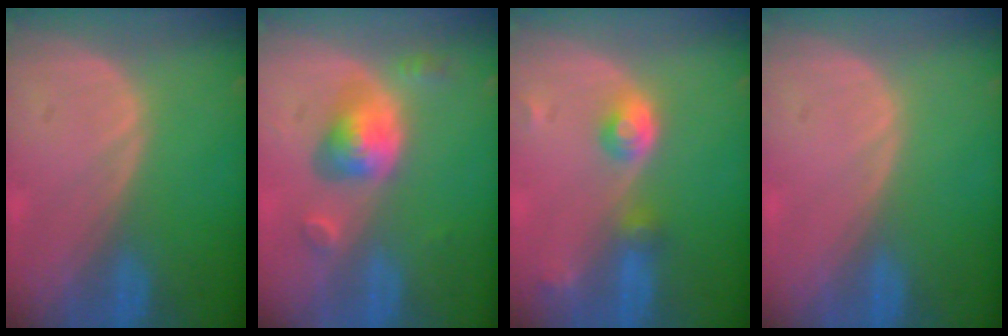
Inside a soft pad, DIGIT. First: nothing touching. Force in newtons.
{"total": 5.8, "press": 5.3, "slide": 2.4}
{"total": 4.4, "press": 4.1, "slide": 1.8}
{"total": 0.0}